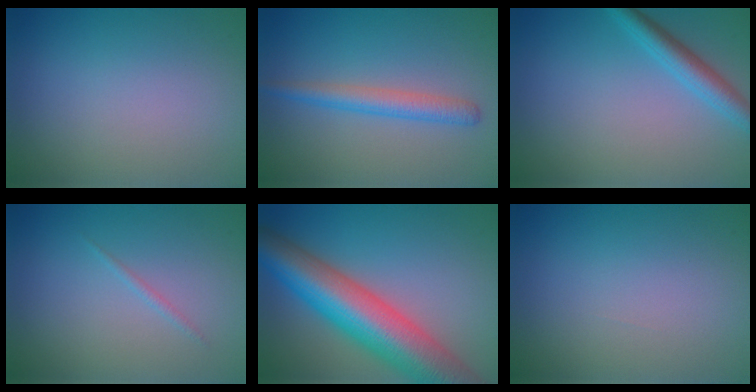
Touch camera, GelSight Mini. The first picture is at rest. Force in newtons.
{"total": 2.7, "press": 2.7, "slide": 0.1}
{"total": 3.0, "press": 2.9, "slide": 0.2}
{"total": 0.6, "press": 0.6, "slide": 0.1}
{"total": 11.9, "press": 11.9, "slide": 0.7}
{"total": 0.0}